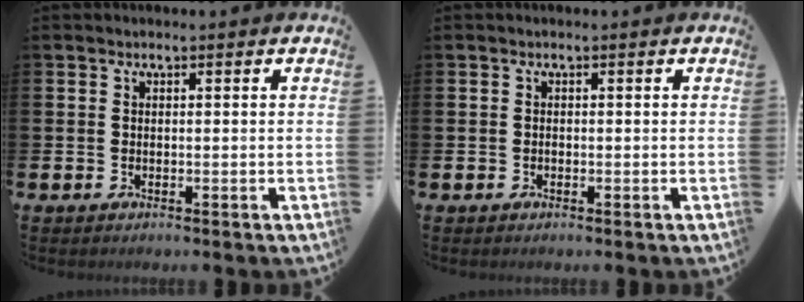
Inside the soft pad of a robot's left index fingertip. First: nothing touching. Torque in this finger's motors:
{"motor_torque": [0.20, 0.05, -0.03, -0.01]}